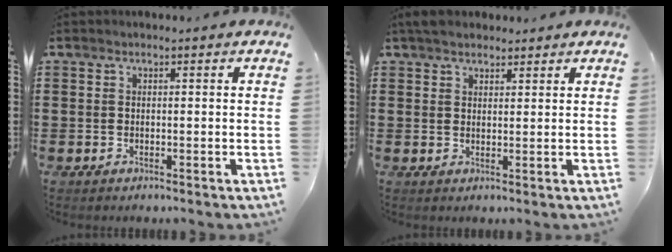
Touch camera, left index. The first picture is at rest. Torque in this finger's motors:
{"motor_torque": [0.05, 0.26, 0.02, 0.02]}